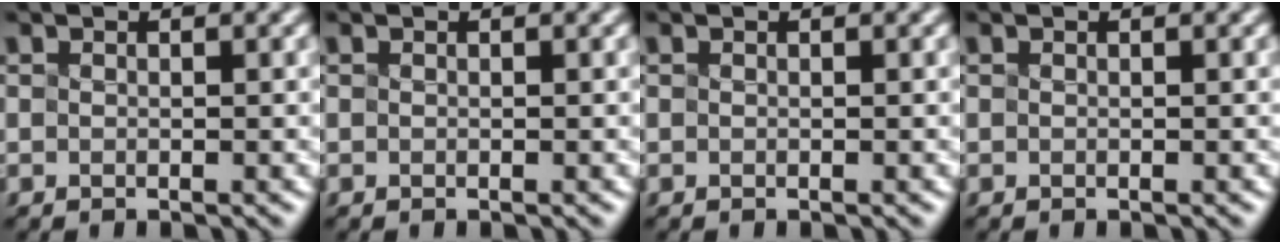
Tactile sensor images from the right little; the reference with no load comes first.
{"total": 0.0}
{"total": 0.0}
{"total": 0.0}